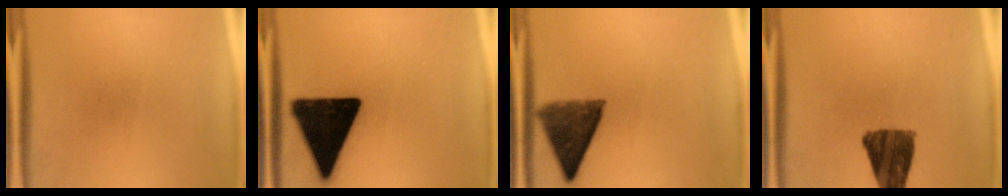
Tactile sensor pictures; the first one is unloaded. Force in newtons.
{"total": 19.6}
{"total": 10.3}
{"total": 10.8}